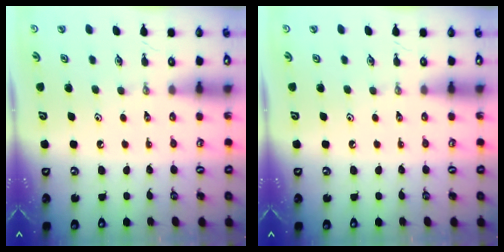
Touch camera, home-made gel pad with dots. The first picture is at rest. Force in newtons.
{"total": 0.0}